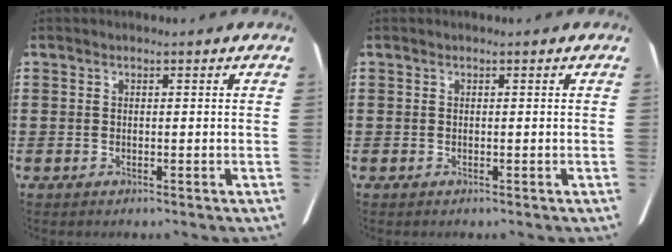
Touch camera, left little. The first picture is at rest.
{"total": 0.0}